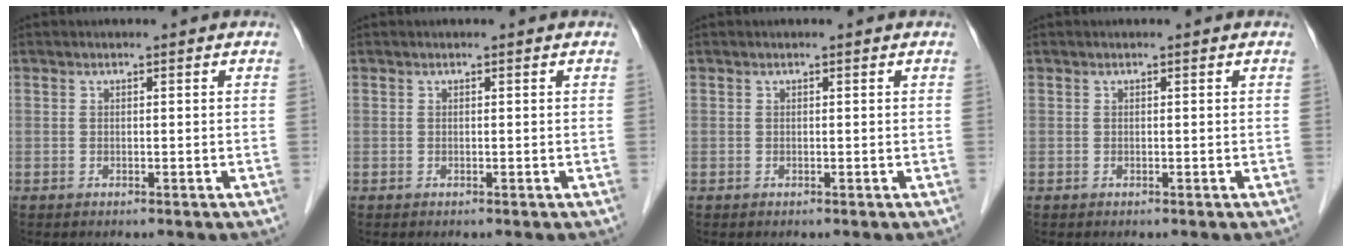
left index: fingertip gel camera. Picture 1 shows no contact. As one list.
[{"total": 0.0}, {"total": 0.0}, {"total": 0.0}]